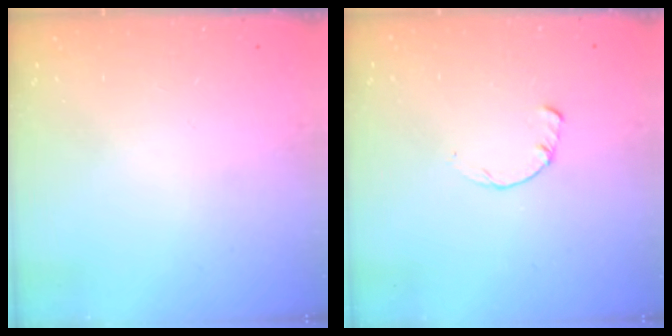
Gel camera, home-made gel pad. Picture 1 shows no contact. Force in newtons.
{"total": 2.2, "press": 2.2, "slide": 0.3}